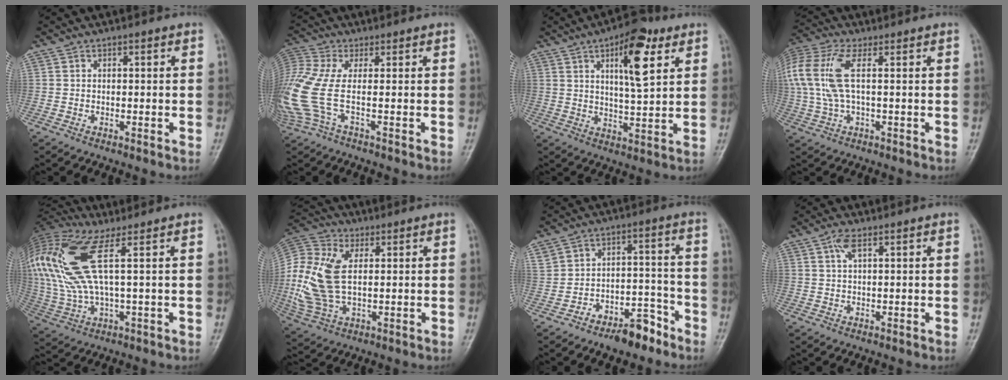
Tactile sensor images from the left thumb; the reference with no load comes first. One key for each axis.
{"total": 10.0, "fx": -1.3, "fy": 2.5, "fz": 9.6, "tx": -0.274, "ty": 0.013, "tz": -0.034}
{"total": 11.5, "fx": 5.2, "fy": 3.9, "fz": 9.5, "tx": -0.129, "ty": -0.021, "tz": 0.078}
{"total": 11.1, "fx": 1.9, "fy": 4.2, "fz": 10.1, "tx": -0.265, "ty": 0.024, "tz": 0.039}
{"total": 16.9, "fx": 5.6, "fy": 4.9, "fz": 15.2, "tx": -0.373, "ty": 0.006, "tz": 0.108}
{"total": 14.2, "fx": 1.5, "fy": 8.1, "fz": 11.5, "tx": -0.257, "ty": 0.005, "tz": 0.031}
{"total": 8.1, "fx": -5.5, "fy": 4.6, "fz": 3.8, "tx": -0.031, "ty": 0.058, "tz": -0.086}
{"total": 2.4, "fx": 1.3, "fy": 0.5, "fz": 2.0, "tx": -0.047, "ty": 0.004, "tz": 0.030}